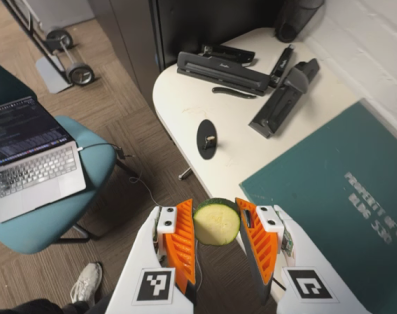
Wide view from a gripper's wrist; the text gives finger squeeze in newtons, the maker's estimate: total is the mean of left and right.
{"total": 10.2, "left": 10.4, "right": 10.0}